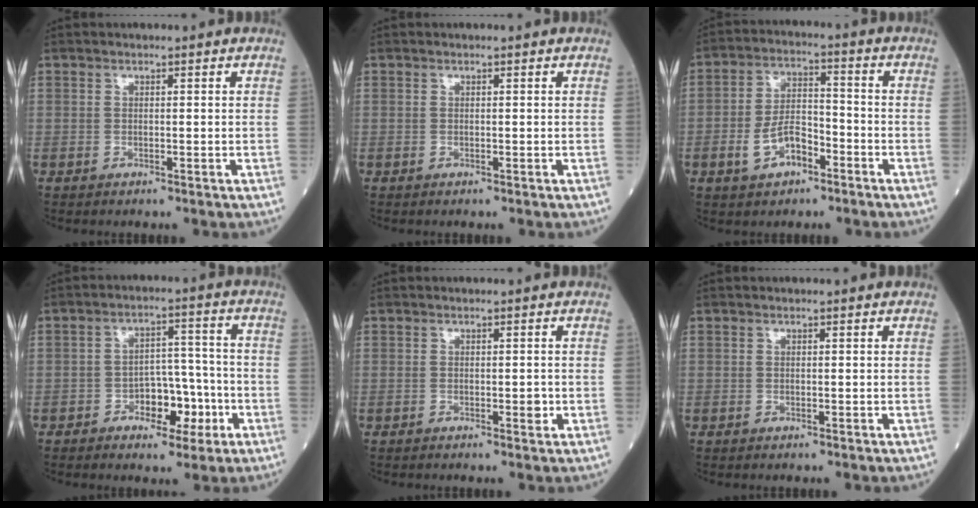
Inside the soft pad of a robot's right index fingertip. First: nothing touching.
{"total": 0.0}
{"total": 7.2, "force": [-3.4, 3.7, 5.1], "torque": [-0.104, 0.012, -0.061]}
{"total": 7.3, "force": [-3.1, 4.0, 5.3], "torque": [-0.074, 0.023, -0.044]}
{"total": 1.1, "force": [-0.2, 0.4, 1.0], "torque": [-0.012, -0.001, -0.002]}
{"total": 0.0}